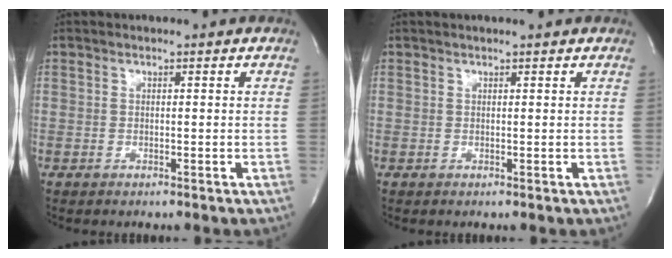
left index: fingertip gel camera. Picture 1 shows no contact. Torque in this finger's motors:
{"motor_torque": [0.84, -0.85, 0.21, 0.07]}